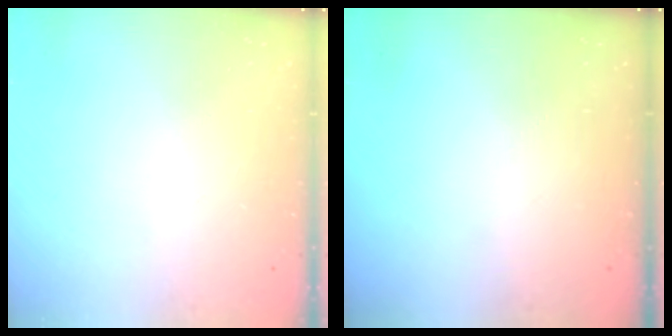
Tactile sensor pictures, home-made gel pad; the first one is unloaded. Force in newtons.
{"total": 0.0}